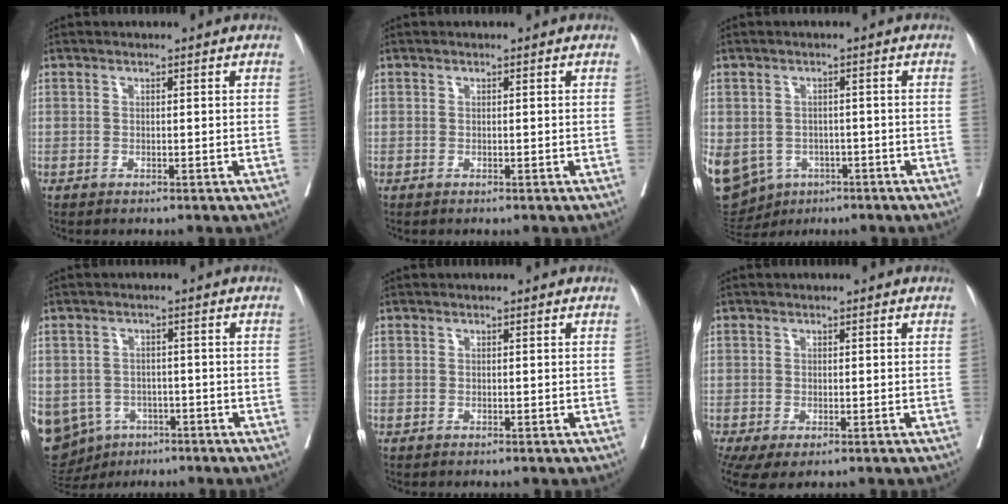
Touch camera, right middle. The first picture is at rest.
{"total": 0.0}
{"total": 25.6, "force": [-9.9, 21.1, 10.4], "torque": [-0.381, -0.015, -0.134]}
{"total": 16.0, "force": [-7.1, 13.1, 5.9], "torque": [-0.181, 0.002, -0.090]}
{"total": 0.0}
{"total": 5.3, "force": [-2.7, 2.4, 3.8], "torque": [-0.078, -0.018, -0.043]}